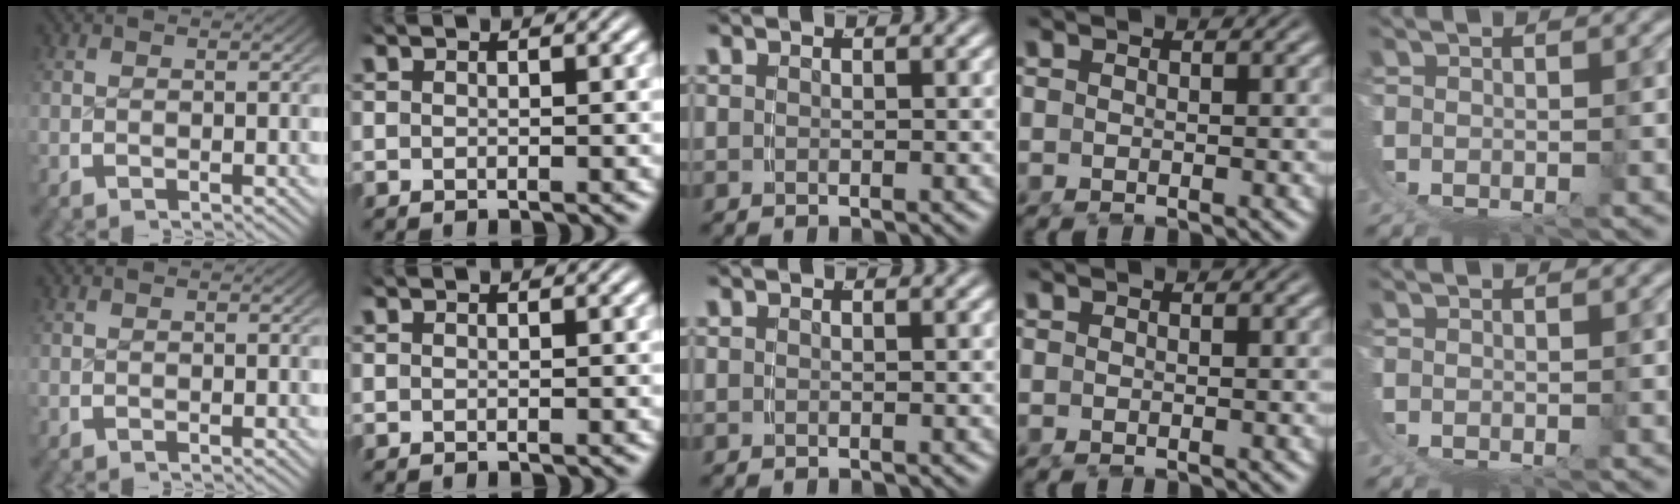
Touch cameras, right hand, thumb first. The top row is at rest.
{}